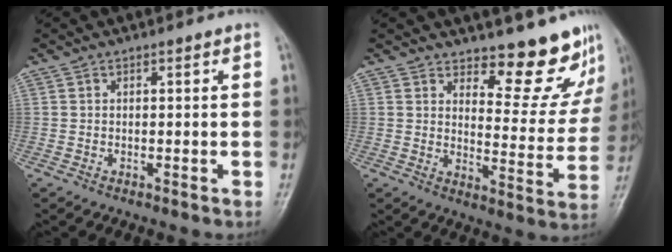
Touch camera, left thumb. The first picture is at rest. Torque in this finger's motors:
{"motor_torque": [0.17, 0.25, -0.30, -0.45, 0.06]}